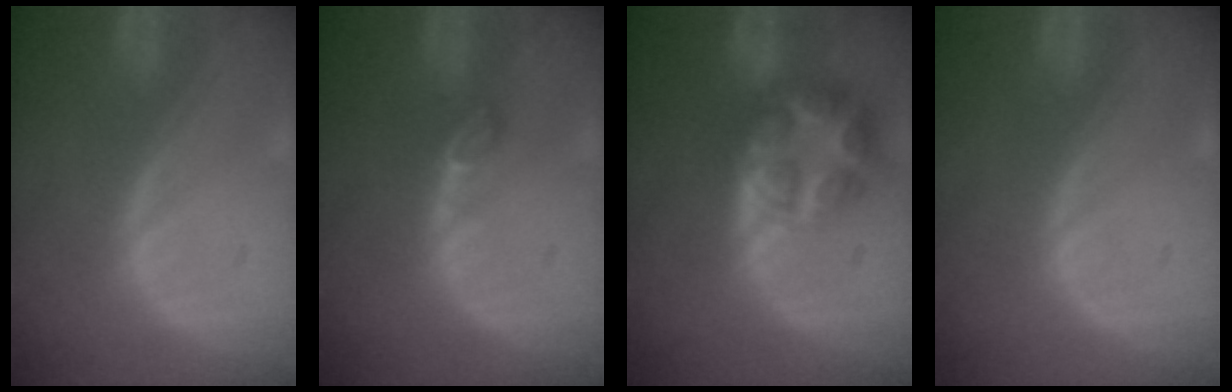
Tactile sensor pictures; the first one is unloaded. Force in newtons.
{"total": 2.0, "press": 1.9, "slide": 0.4}
{"total": 8.2, "press": 7.2, "slide": 4.1}
{"total": 0.0}